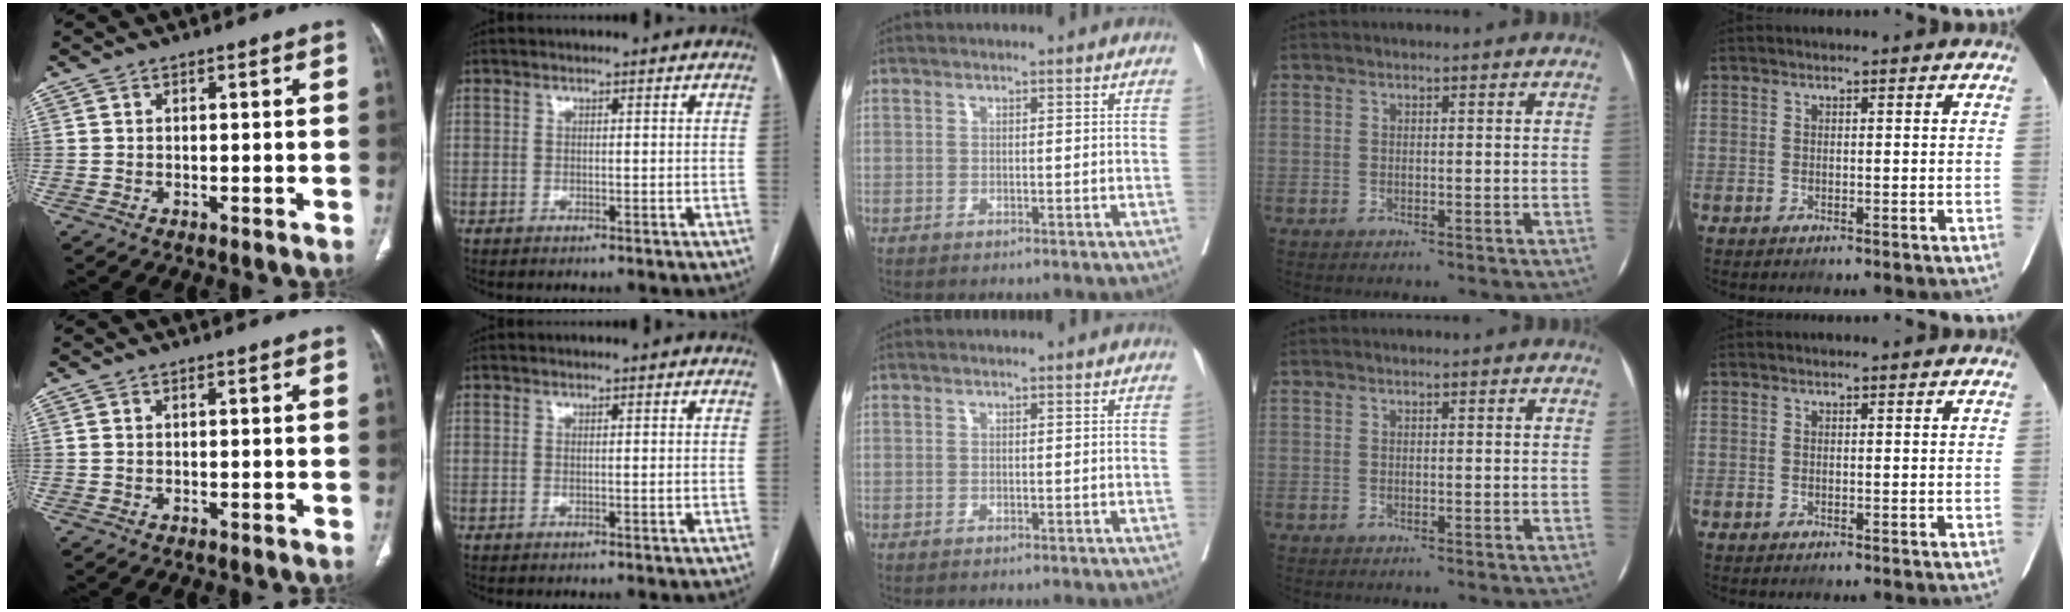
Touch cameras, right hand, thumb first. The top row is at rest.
{"thumb": {"total": 0.7, "force": [0.2, 0.3, 0.5], "torque": [-0.018, 0.008, 0.007]}, "index": {"total": 0.6, "force": [0.0, -0.1, 0.5], "torque": [-0.012, -0.002, 0.001]}}